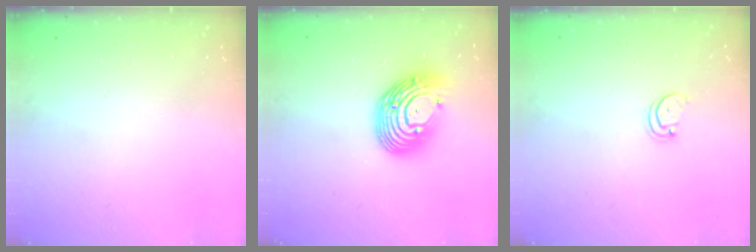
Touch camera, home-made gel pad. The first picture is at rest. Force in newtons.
{"total": 15.0, "press": 14.9, "slide": 1.5}
{"total": 1.5, "press": 1.5, "slide": 0.1}